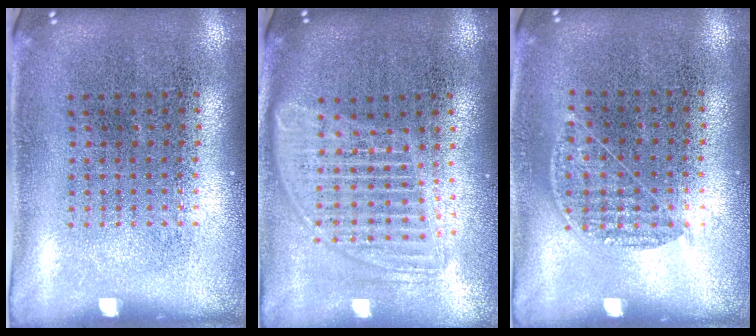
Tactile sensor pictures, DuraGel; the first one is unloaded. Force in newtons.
{"total": 1.7, "press": 1.4, "slide": 0.9}
{"total": 0.8, "press": 0.7, "slide": 0.5}